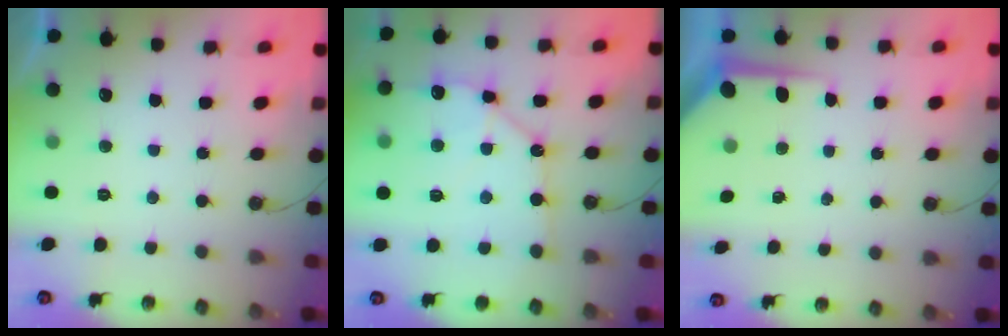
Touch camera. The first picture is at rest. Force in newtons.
{"total": 11.2, "press": 11.1, "slide": 1.4}
{"total": 5.3, "press": 5.3, "slide": 0.3}